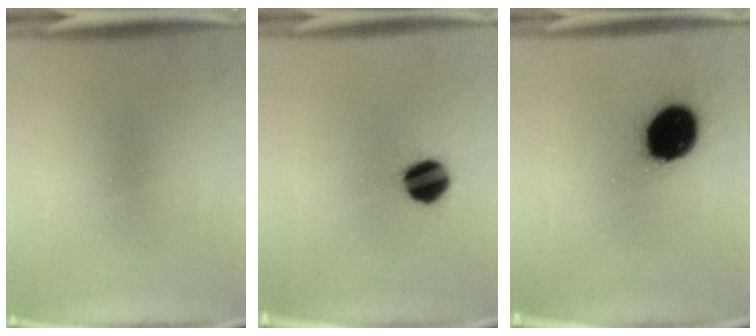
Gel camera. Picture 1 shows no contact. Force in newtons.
{"total": 8.9}
{"total": 15.8}